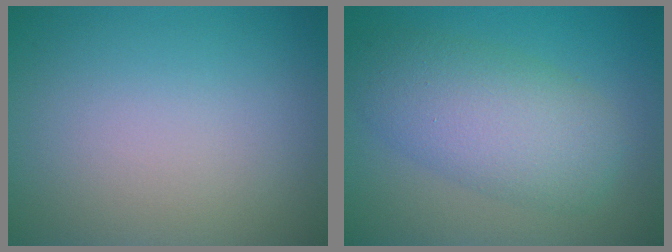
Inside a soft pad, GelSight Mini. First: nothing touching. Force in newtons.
{"total": 6.4, "press": 6.4, "slide": 0.1}